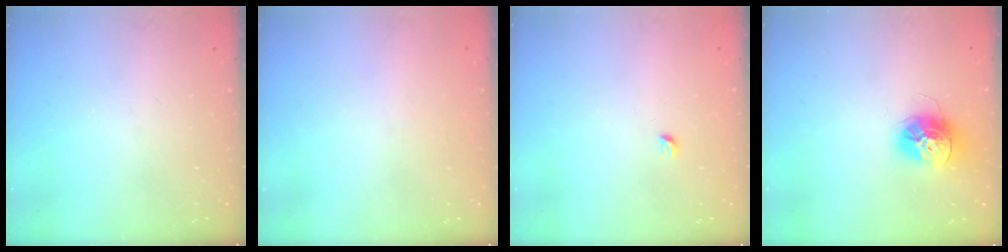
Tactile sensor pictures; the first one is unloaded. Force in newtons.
{"total": 0.9, "press": 0.9, "slide": 0.1}
{"total": 2.9, "press": 2.9, "slide": 0.4}
{"total": 13.4, "press": 13.4, "slide": 1.2}